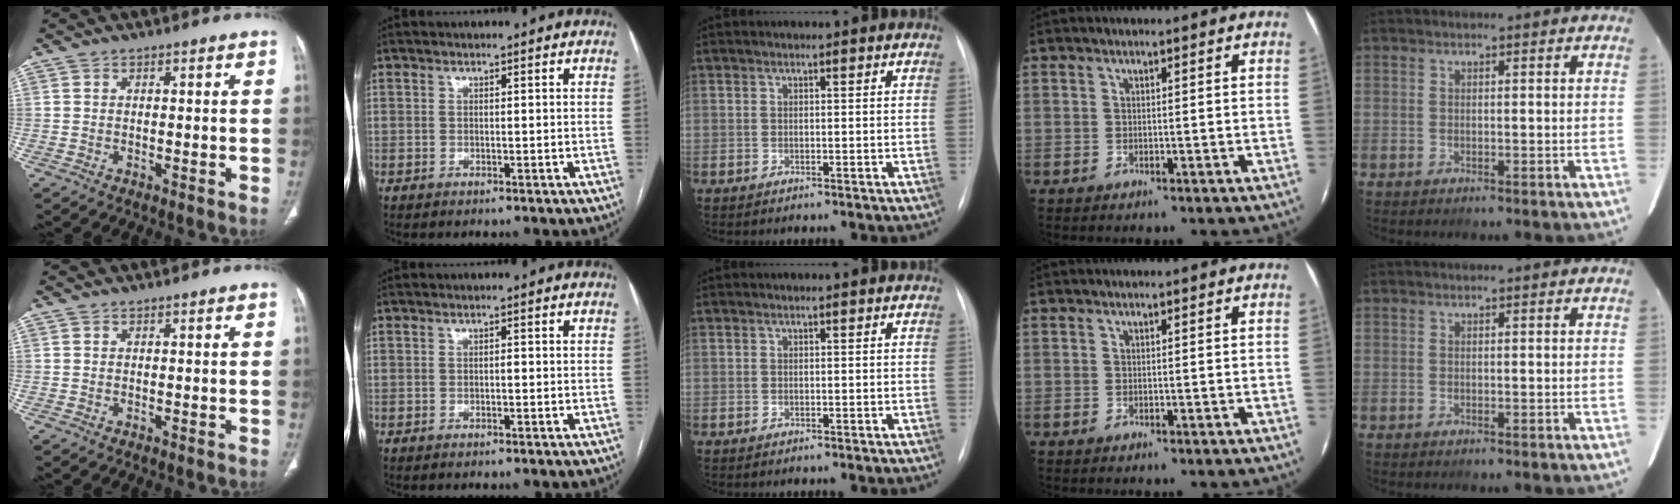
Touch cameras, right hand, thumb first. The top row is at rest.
{"index": {"total": 0.5, "force": [-0.1, 0.2, 0.4], "torque": [-0.007, 0.002, -0.003]}}